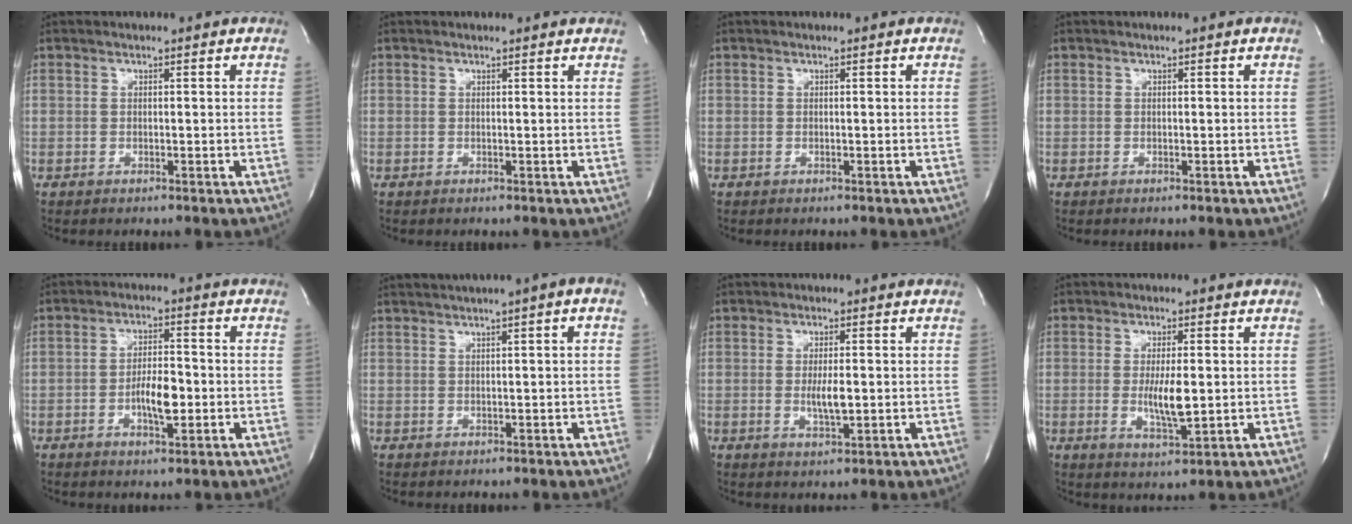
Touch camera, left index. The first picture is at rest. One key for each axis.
{"total": 1.2, "fx": 1.1, "fy": 0.4, "fz": 0.2, "tx": -0.015, "ty": 0.008, "tz": 0.003}
{"total": 0.0}
{"total": 0.0}
{"total": 5.6, "fx": -2.1, "fy": 1.6, "fz": 4.9, "tx": -0.088, "ty": -0.002, "tz": -0.034}
{"total": 4.2, "fx": 1.7, "fy": -0.2, "fz": 3.9, "tx": -0.063, "ty": 0.014, "tz": 0.027}
{"total": 3.4, "fx": -0.8, "fy": 0.7, "fz": 3.2, "tx": -0.059, "ty": -0.010, "tz": -0.012}
{"total": 5.4, "fx": -0.8, "fy": 1.1, "fz": 5.2, "tx": -0.098, "ty": -0.016, "tz": -0.012}